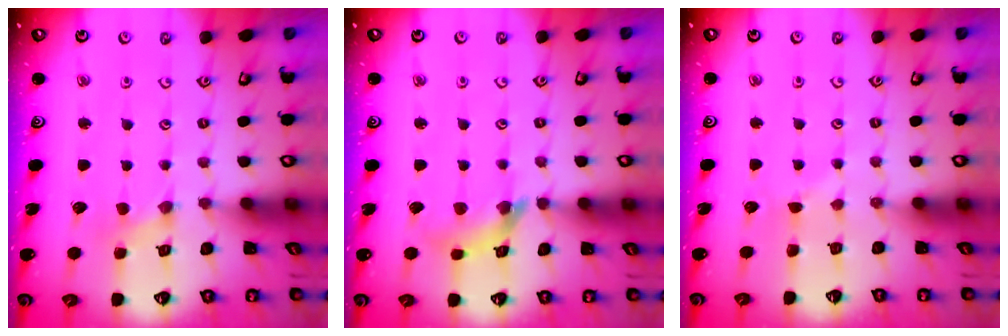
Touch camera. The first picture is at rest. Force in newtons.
{"total": 8.2, "press": 8.1, "slide": 0.9}
{"total": 3.0, "press": 3.0, "slide": 0.4}